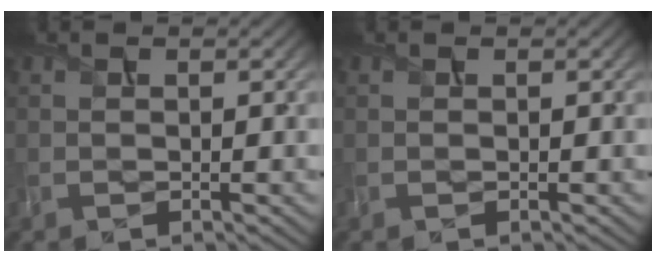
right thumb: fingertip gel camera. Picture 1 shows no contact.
{"total": 0.0}